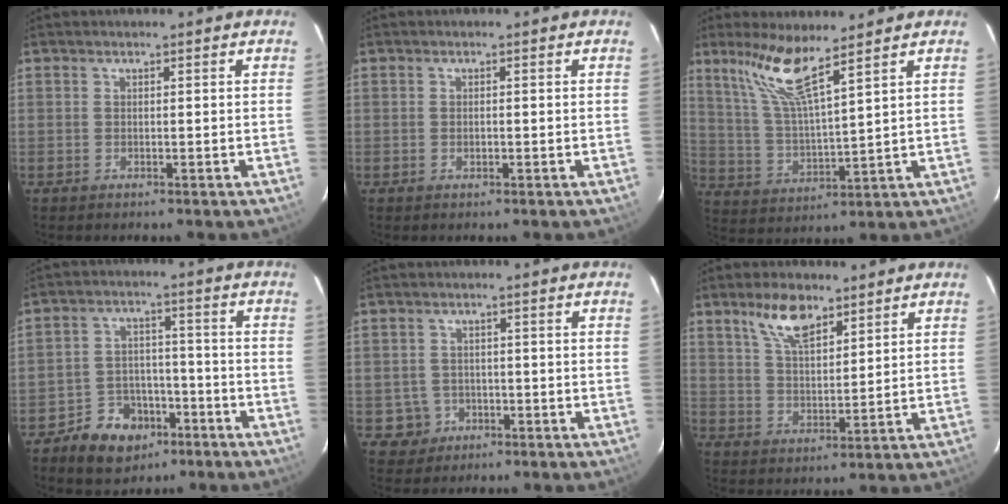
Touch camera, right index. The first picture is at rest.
{"total": 0.9, "force": [-0.3, 0.6, 0.6], "torque": [-0.010, 0.000, -0.004]}
{"total": 10.3, "force": [7.6, 0.6, 7.0], "torque": [-0.134, 0.004, 0.158]}
{"total": 9.4, "force": [-5.7, 6.8, 2.9], "torque": [-0.076, 0.025, -0.075]}
{"total": 4.3, "force": [-1.3, 4.0, -0.1], "torque": [-0.007, 0.018, -0.016]}
{"total": 8.3, "force": [5.6, 3.4, 5.1], "torque": [-0.092, 0.007, 0.109]}